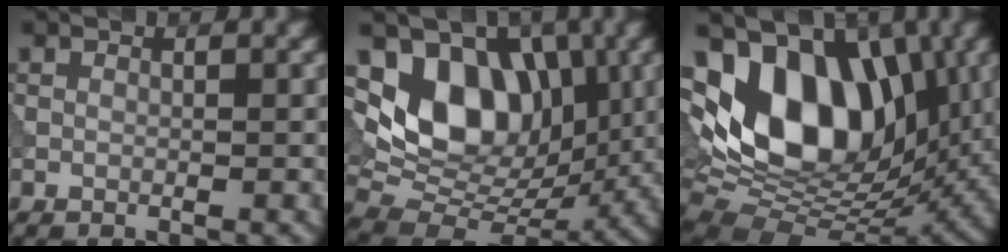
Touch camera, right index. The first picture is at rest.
{"total": 9.6, "force": [2.7, 6.9, 6.2], "torque": [-0.105, -0.010, 0.043]}
{"total": 14.4, "force": [3.6, 8.9, 10.8], "torque": [-0.175, 0.018, 0.048]}